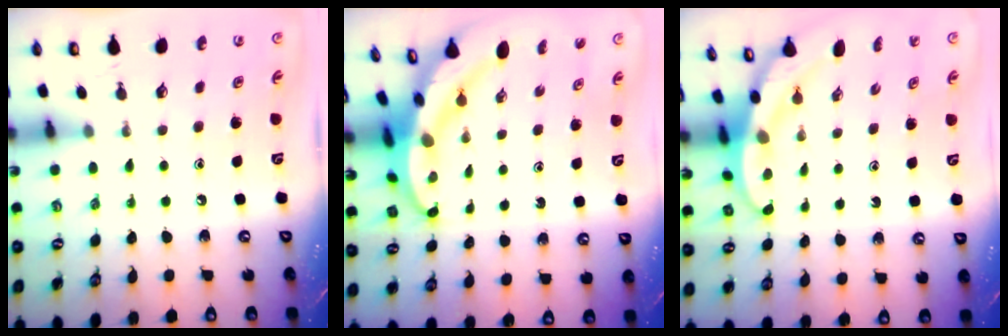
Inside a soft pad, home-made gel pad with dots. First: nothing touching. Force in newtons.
{"total": 5.6, "press": 5.5, "slide": 0.7}
{"total": 3.2, "press": 3.2, "slide": 0.2}